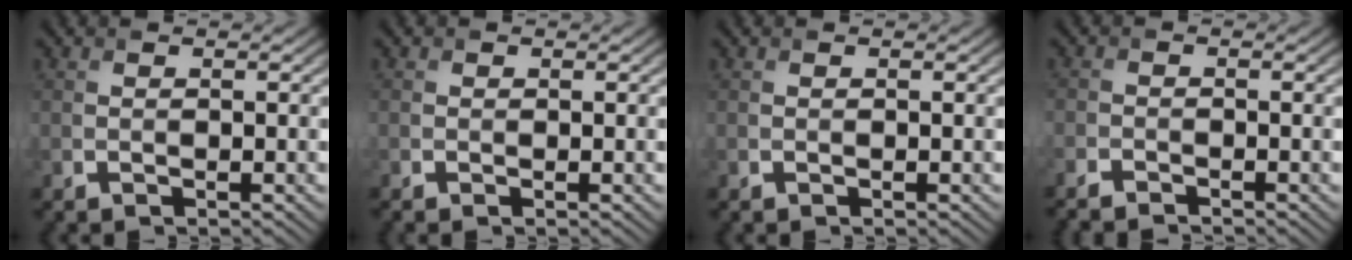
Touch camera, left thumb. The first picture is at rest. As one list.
[{"total": 0.7, "force": [-0.6, 0.4, 0.2], "torque": [-0.006, -0.003, -0.013]}, {"total": 0.0}, {"total": 2.5, "force": [-2.4, 0.2, 0.8], "torque": [-0.016, -0.008, -0.051]}]